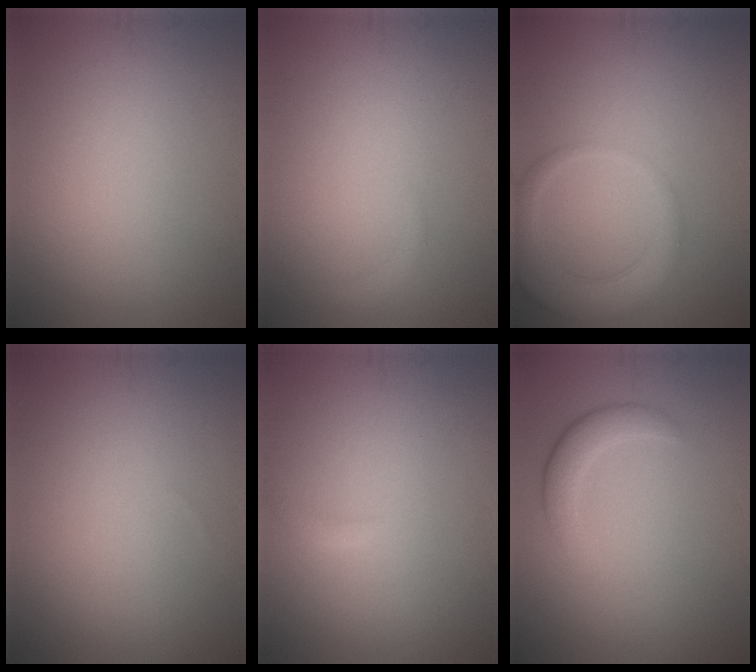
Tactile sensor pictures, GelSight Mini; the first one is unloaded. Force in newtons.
{"total": 1.0, "press": 1.0, "slide": 0.2}
{"total": 4.4, "press": 4.3, "slide": 0.6}
{"total": 0.0}
{"total": 0.9, "press": 0.8, "slide": 0.1}
{"total": 2.5, "press": 2.5, "slide": 0.1}